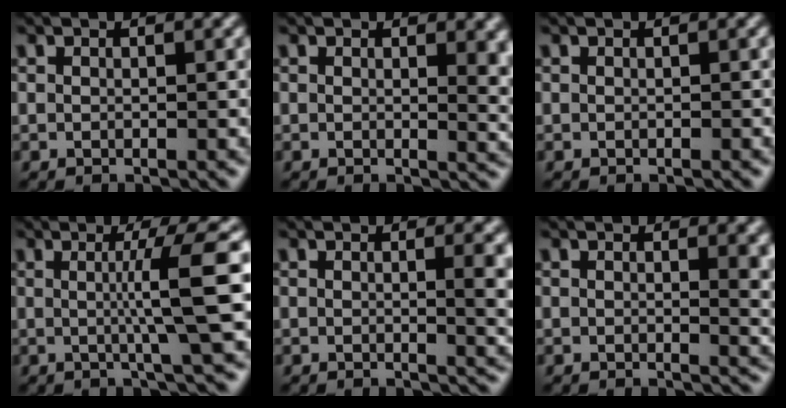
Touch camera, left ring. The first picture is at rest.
{"total": 3.4, "force": [0.9, 1.4, 3.0], "torque": [-0.028, -0.007, 0.014]}
{"total": 0.0}
{"total": 5.7, "force": [0.3, 0.5, 5.7], "torque": [-0.085, 0.003, 0.003]}
{"total": 4.5, "force": [0.5, 1.8, 4.1], "torque": [-0.028, 0.000, 0.008]}
{"total": 3.5, "force": [0.9, 1.4, 3.1], "torque": [-0.027, -0.003, 0.013]}